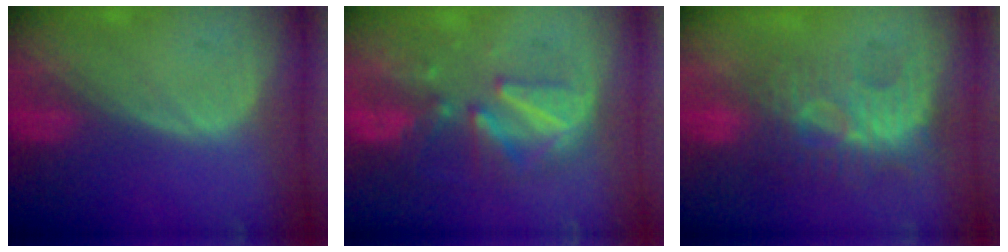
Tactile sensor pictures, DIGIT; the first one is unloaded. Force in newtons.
{"total": 8.3, "press": 8.1, "slide": 2.0}
{"total": 9.8, "press": 8.5, "slide": 4.9}